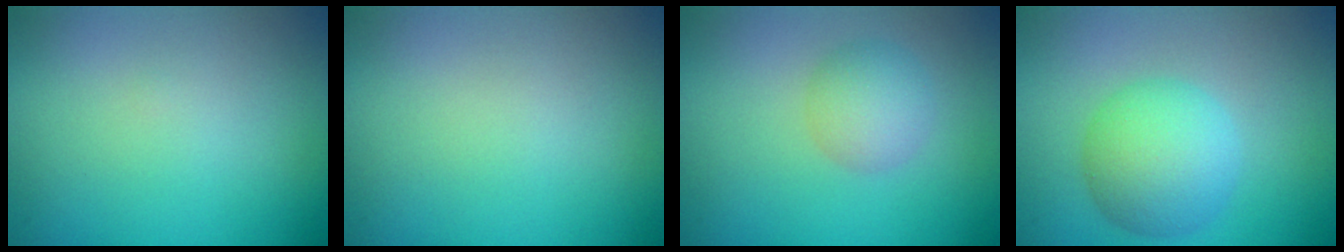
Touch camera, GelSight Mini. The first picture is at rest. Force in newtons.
{"total": 0.0}
{"total": 2.5, "press": 2.5, "slide": 0.1}
{"total": 4.9, "press": 4.9, "slide": 0.1}